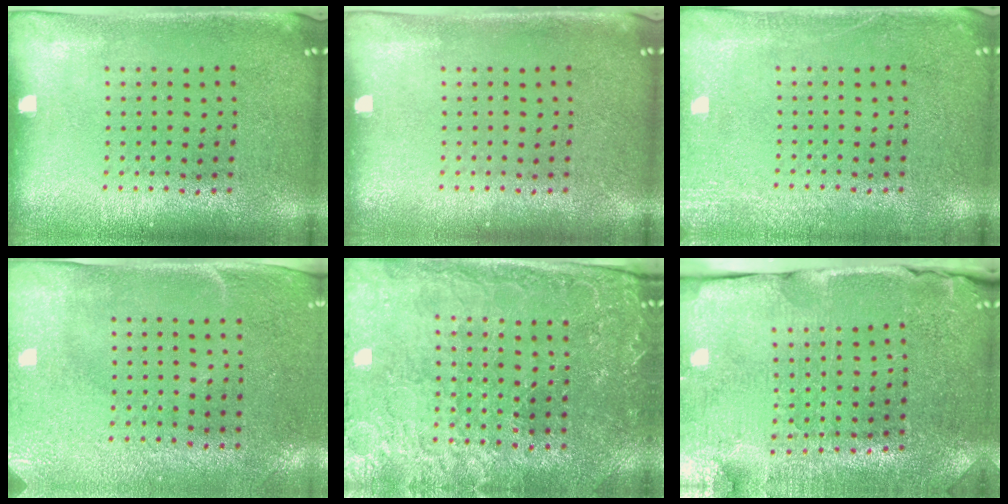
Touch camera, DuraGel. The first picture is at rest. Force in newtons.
{"total": 0.0}
{"total": 2.8, "press": 2.7, "slide": 0.4}
{"total": 2.9, "press": 2.4, "slide": 1.6}
{"total": 1.7, "press": 1.7, "slide": 0.3}
{"total": 3.6, "press": 3.6, "slide": 0.4}